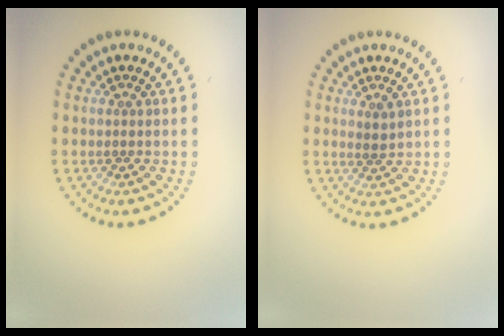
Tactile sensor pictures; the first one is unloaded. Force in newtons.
{"total": 0.8, "press": 0.4, "slide": 0.6}